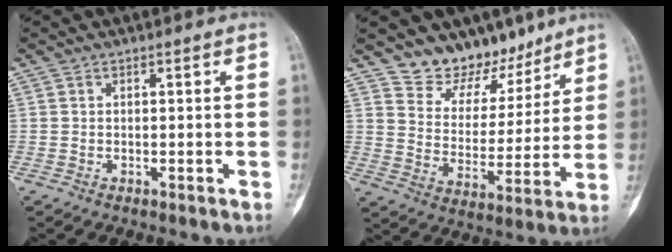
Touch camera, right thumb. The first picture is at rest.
{"total": 12.4, "force": [10.5, 6.2, 2.1], "torque": [0.015, -0.079, 0.181]}